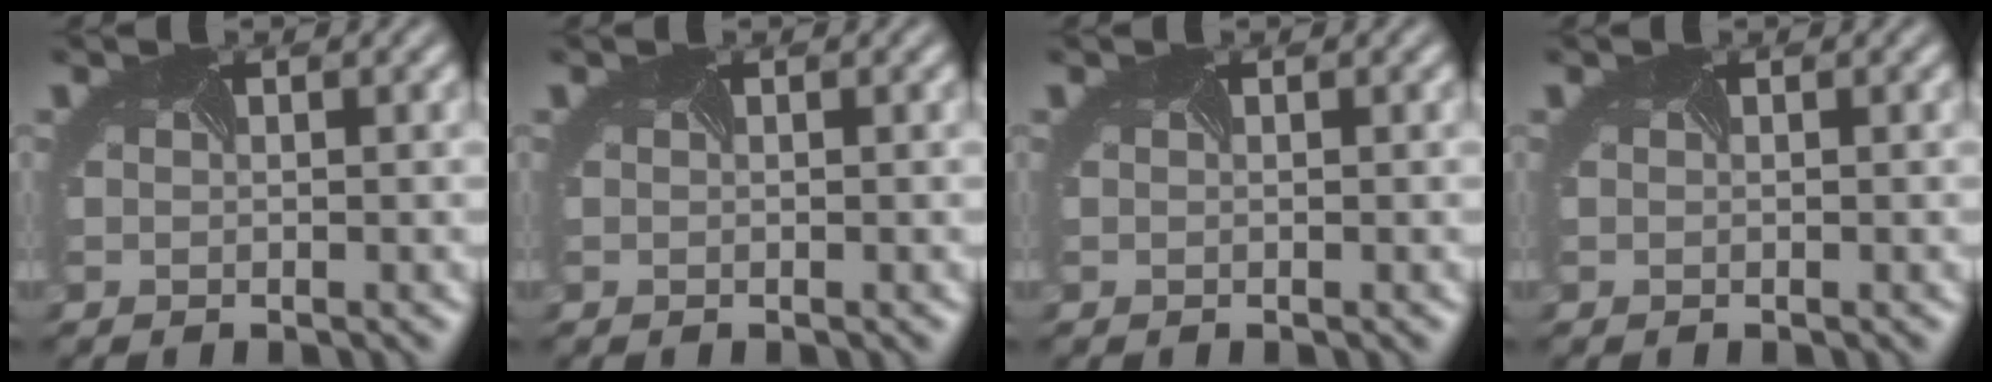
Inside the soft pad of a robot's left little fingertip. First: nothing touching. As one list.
[{"total": 0.0}, {"total": 0.0}, {"total": 0.0}]